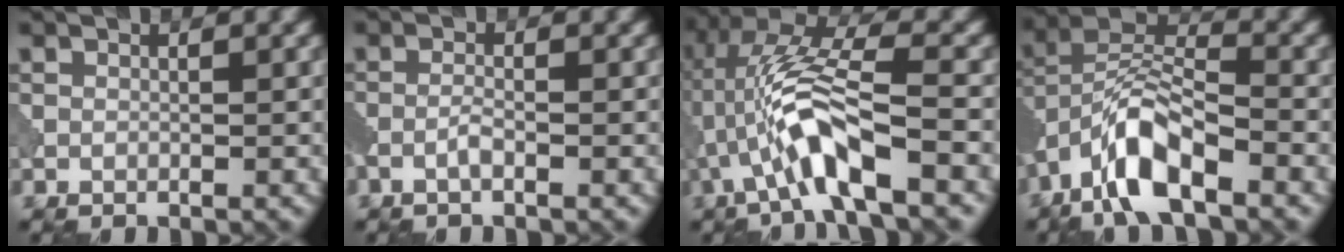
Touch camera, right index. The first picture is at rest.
{"total": 1.2, "force": [-0.6, 0.2, 1.0], "torque": [-0.021, 0.005, -0.014]}
{"total": 7.6, "force": [-2.4, 1.8, 7.0], "torque": [-0.148, 0.018, -0.049]}
{"total": 7.8, "force": [-4.8, 2.7, 5.6], "torque": [-0.104, 0.012, -0.099]}